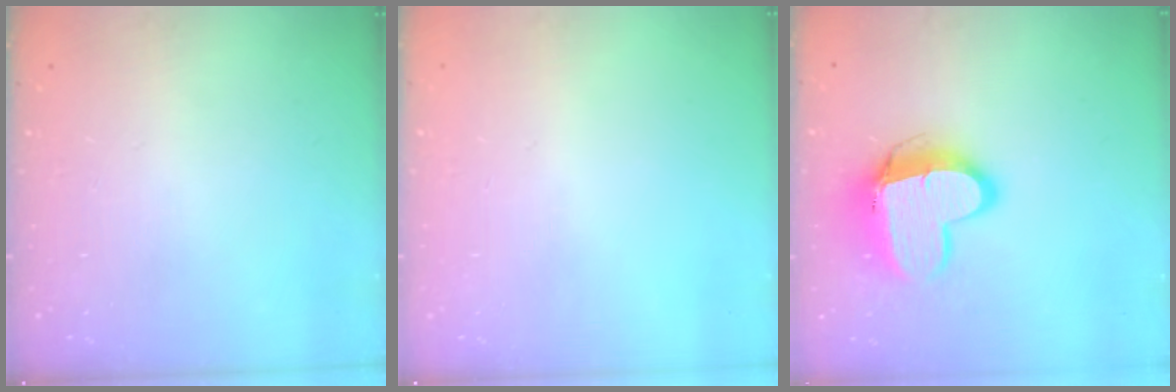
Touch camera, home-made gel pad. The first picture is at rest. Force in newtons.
{"total": 0.6, "press": 0.6, "slide": 0.2}
{"total": 13.5, "press": 13.5, "slide": 1.2}